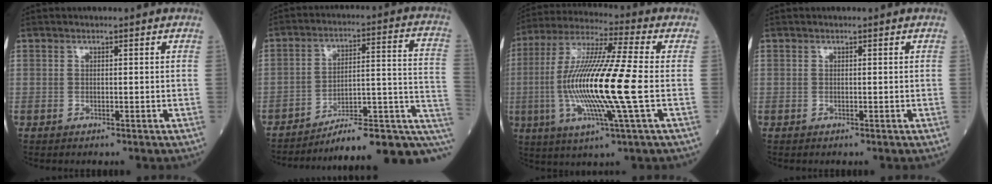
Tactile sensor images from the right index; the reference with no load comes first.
{"total": 17.9, "force": [-11.4, 3.7, 13.3], "torque": [-0.112, 0.061, -0.152]}
{"total": 18.1, "force": [-2.3, 0.0, 18.0], "torque": [-0.364, -0.007, -0.053]}
{"total": 0.0}